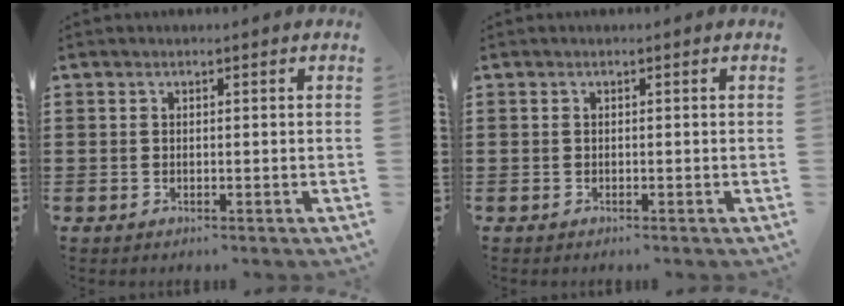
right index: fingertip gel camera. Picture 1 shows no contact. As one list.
[{"total": 0.0}]